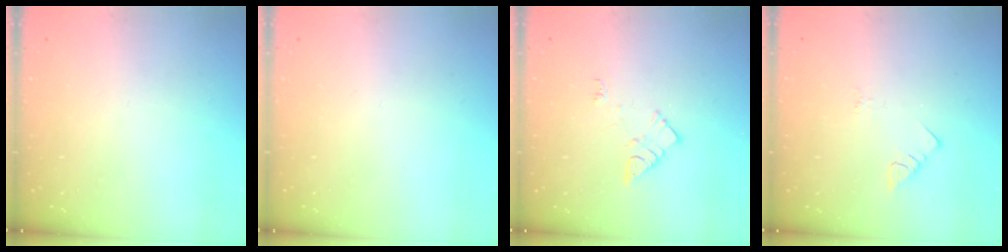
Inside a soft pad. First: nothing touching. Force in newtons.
{"total": 1.8, "press": 1.8, "slide": 0.2}
{"total": 8.3, "press": 8.2, "slide": 0.5}
{"total": 2.8, "press": 2.8, "slide": 0.4}